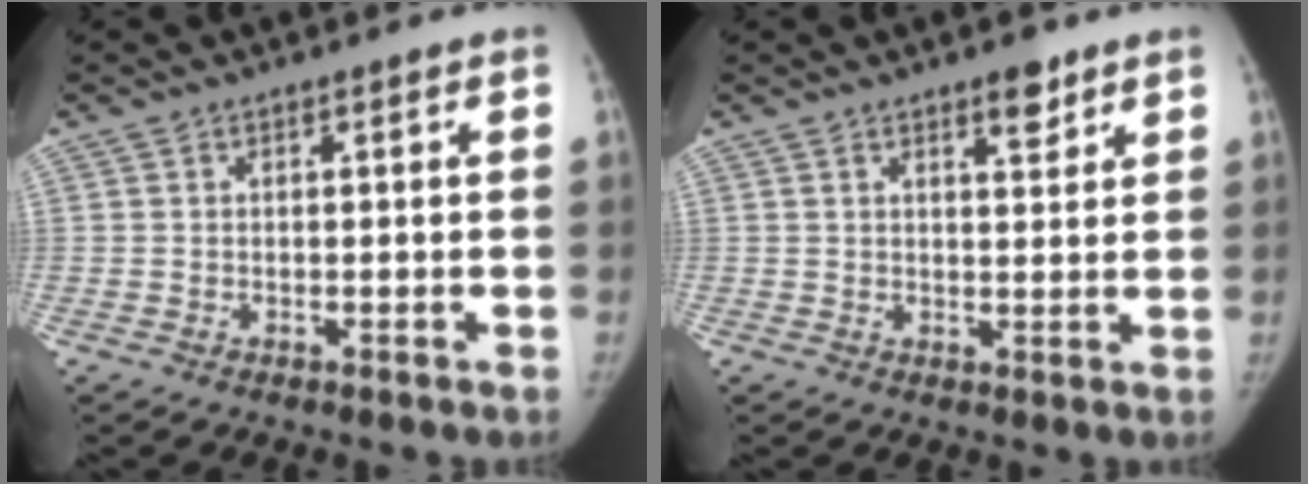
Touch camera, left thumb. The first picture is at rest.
{"total": 3.9, "force": [2.7, 1.4, 2.5], "torque": [-0.021, -0.017, 0.040]}